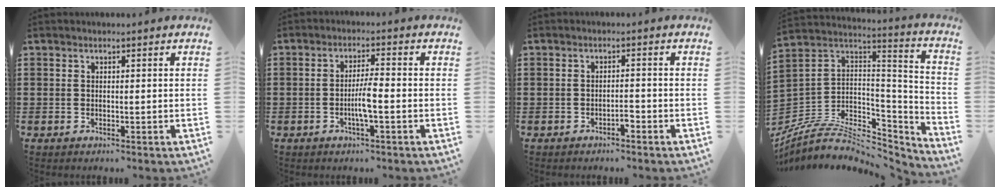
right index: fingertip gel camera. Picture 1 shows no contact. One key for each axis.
{"total": 3.8, "fx": -1.2, "fy": 0.2, "fz": 3.6, "tx": -0.079, "ty": -0.008, "tz": -0.029}
{"total": 1.4, "fx": -1.1, "fy": 0.2, "fz": 0.8, "tx": -0.018, "ty": 0.000, "tz": -0.022}
{"total": 7.3, "fx": -4.8, "fy": 4.0, "fz": 3.9, "tx": -0.087, "ty": -0.005, "tz": -0.088}